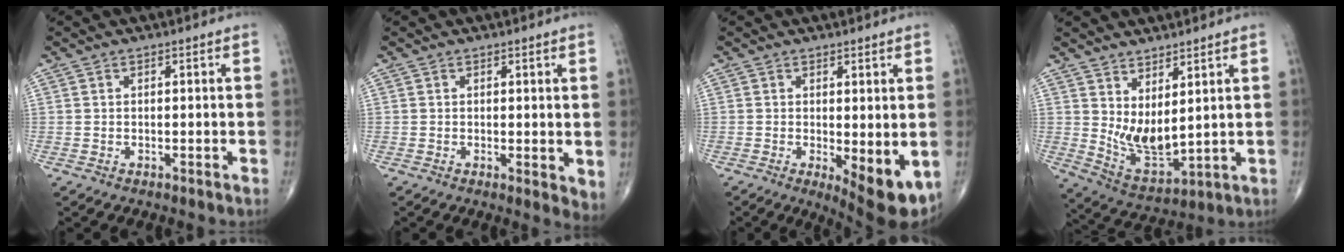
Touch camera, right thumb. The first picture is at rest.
{"total": 3.3, "force": [0.4, 1.3, 3.0], "torque": [-0.042, -0.013, 0.005]}
{"total": 8.7, "force": [-1.8, 3.0, 8.0], "torque": [-0.101, -0.023, -0.017]}
{"total": 9.0, "force": [3.1, 3.7, 7.6], "torque": [-0.131, -0.045, 0.075]}